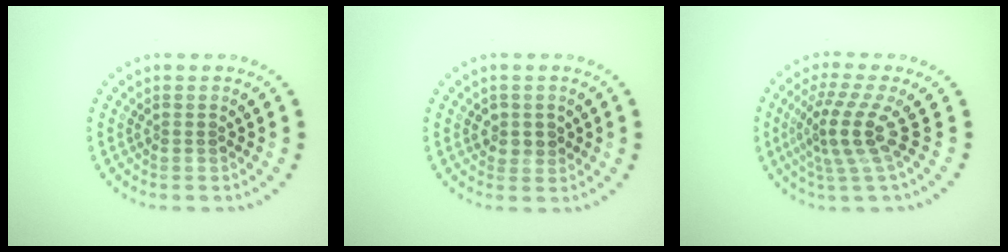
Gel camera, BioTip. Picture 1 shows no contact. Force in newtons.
{"total": 1.7, "press": 1.5, "slide": 0.7}
{"total": 4.0, "press": 2.8, "slide": 2.8}